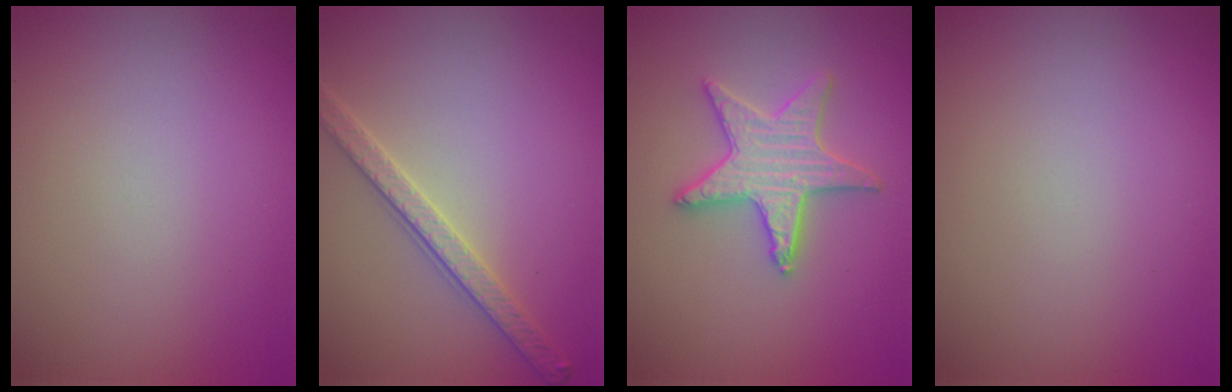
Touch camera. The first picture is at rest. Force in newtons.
{"total": 2.8, "press": 2.7, "slide": 0.7}
{"total": 3.8, "press": 3.7, "slide": 0.7}
{"total": 0.0}